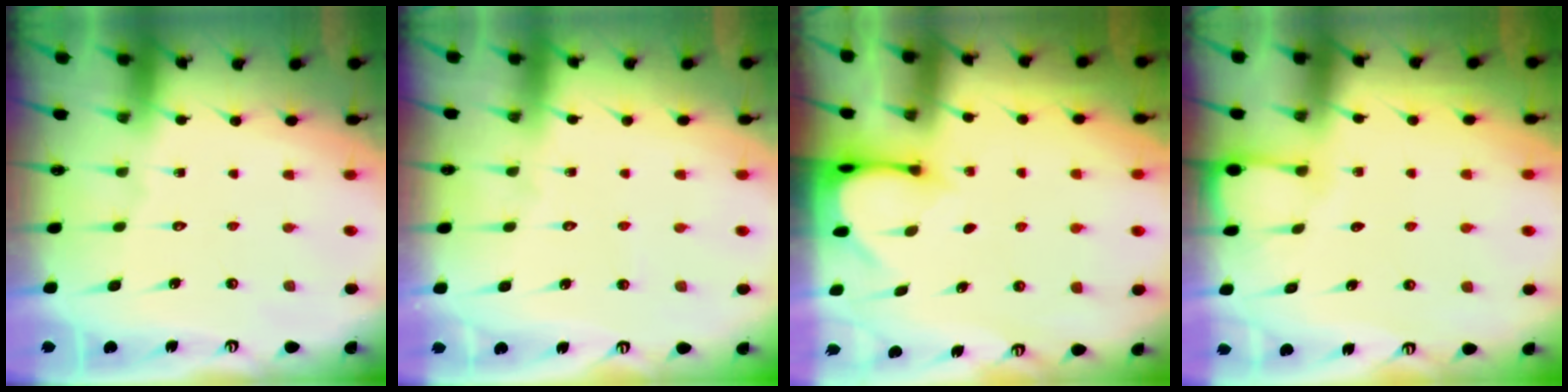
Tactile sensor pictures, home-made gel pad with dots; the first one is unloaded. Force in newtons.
{"total": 2.3, "press": 2.3, "slide": 0.3}
{"total": 3.4, "press": 3.3, "slide": 0.3}
{"total": 2.8, "press": 2.8, "slide": 0.4}